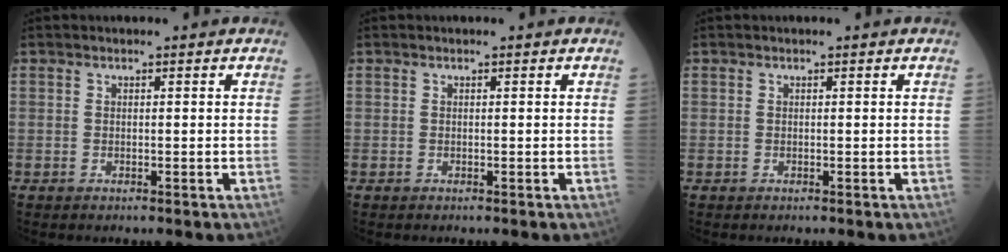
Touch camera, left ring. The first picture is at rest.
{"total": 0.0}
{"total": 0.0}